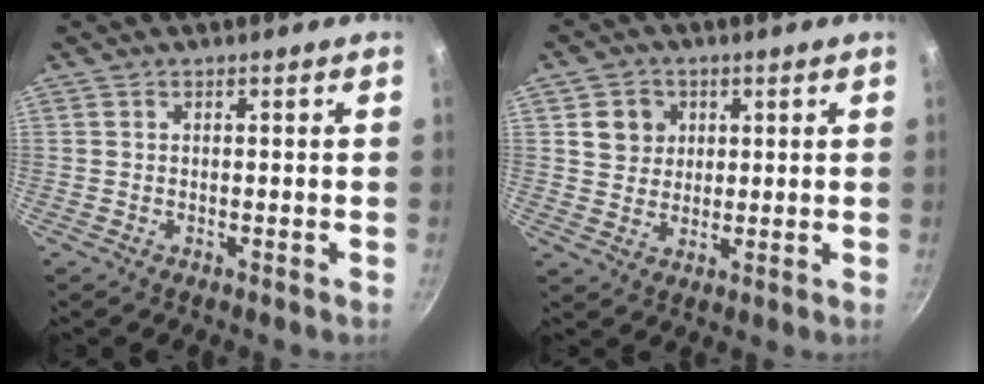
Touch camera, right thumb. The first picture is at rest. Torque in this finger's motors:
{"motor_torque": [0.15, 1.61, 0.63, 0.45, 0.00]}